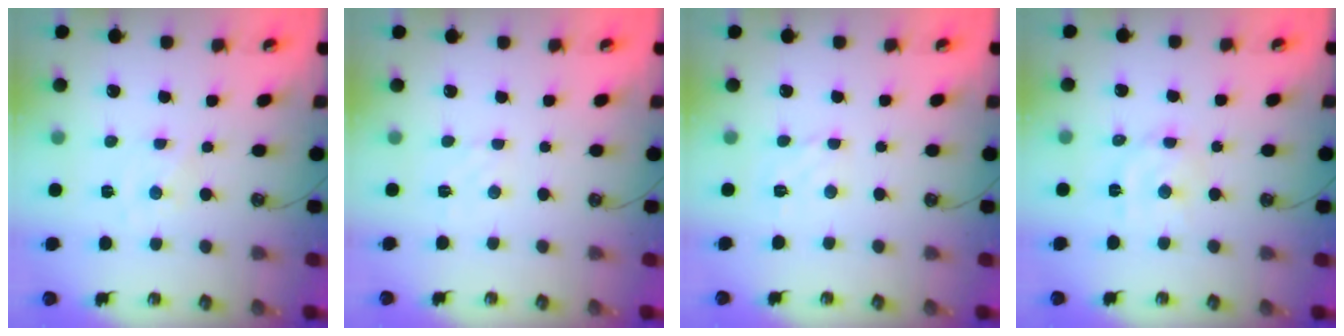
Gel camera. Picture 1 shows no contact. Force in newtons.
{"total": 2.9, "press": 2.9, "slide": 0.5}
{"total": 2.4, "press": 2.4, "slide": 0.3}
{"total": 6.6, "press": 6.5, "slide": 1.0}